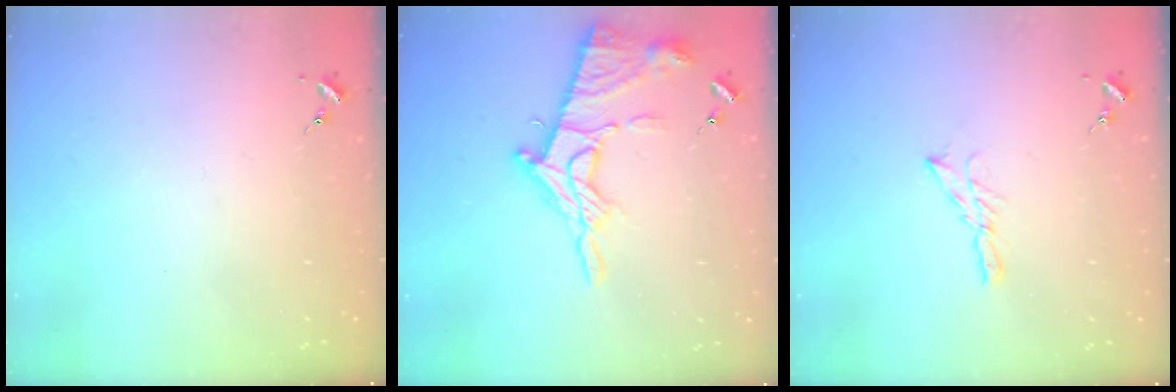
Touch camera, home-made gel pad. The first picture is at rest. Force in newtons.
{"total": 15.7, "press": 15.7, "slide": 1.3}
{"total": 5.5, "press": 5.5, "slide": 0.5}